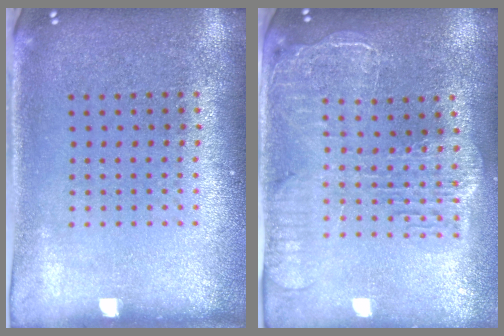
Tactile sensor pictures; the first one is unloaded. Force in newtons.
{"total": 2.3, "press": 2.0, "slide": 1.1}